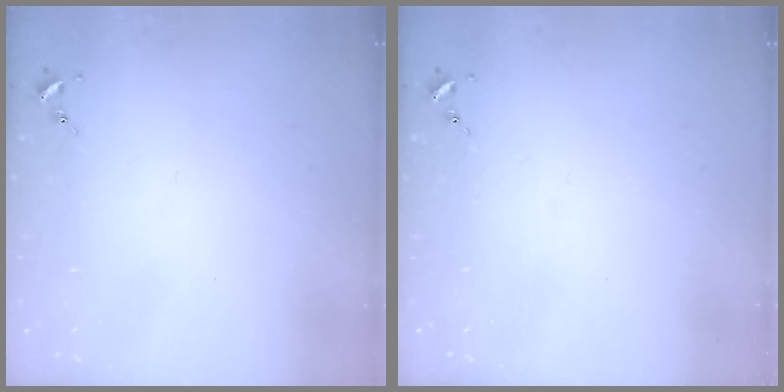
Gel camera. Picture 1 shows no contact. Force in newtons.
{"total": 0.0}